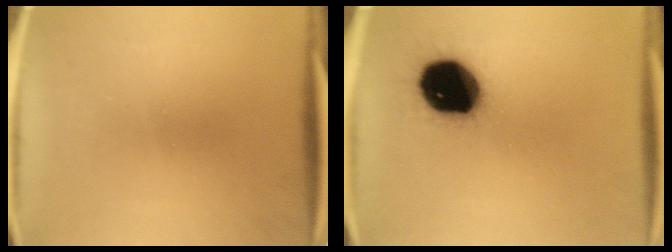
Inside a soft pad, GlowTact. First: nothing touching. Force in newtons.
{"total": 20.1}